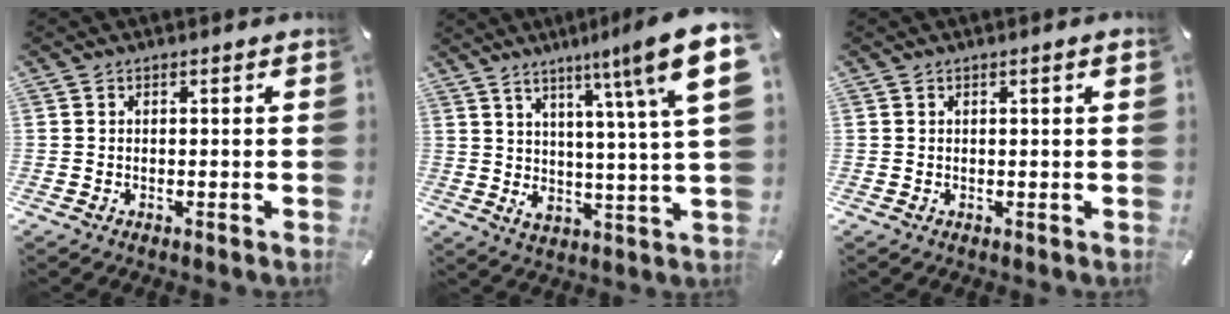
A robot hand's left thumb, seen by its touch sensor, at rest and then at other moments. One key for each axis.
{"total": 15.8, "fx": 8.1, "fy": 1.4, "fz": 13.5, "tx": -0.208, "ty": -0.050, "tz": 0.112}
{"total": 1.0, "fx": 0.3, "fy": 0.0, "fz": 1.0, "tx": -0.017, "ty": -0.001, "tz": 0.004}